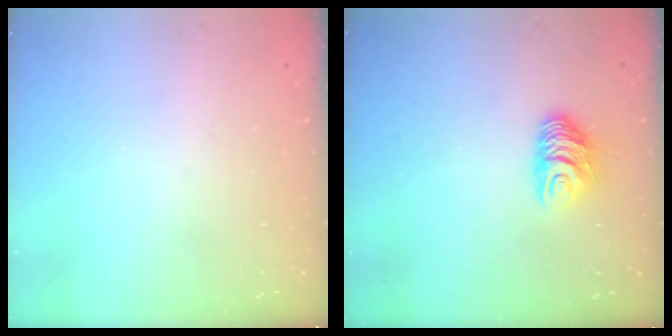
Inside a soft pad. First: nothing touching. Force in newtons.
{"total": 7.6, "press": 7.6, "slide": 0.8}